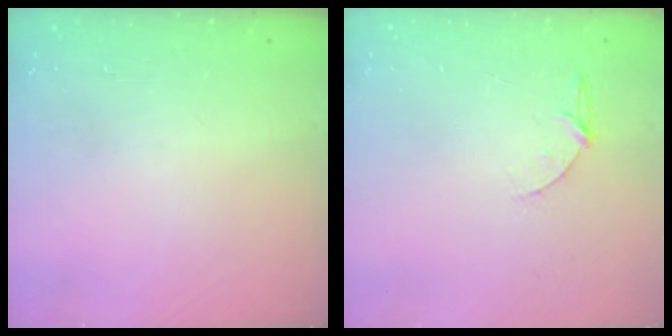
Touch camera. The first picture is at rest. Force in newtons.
{"total": 5.2, "press": 5.1, "slide": 0.6}